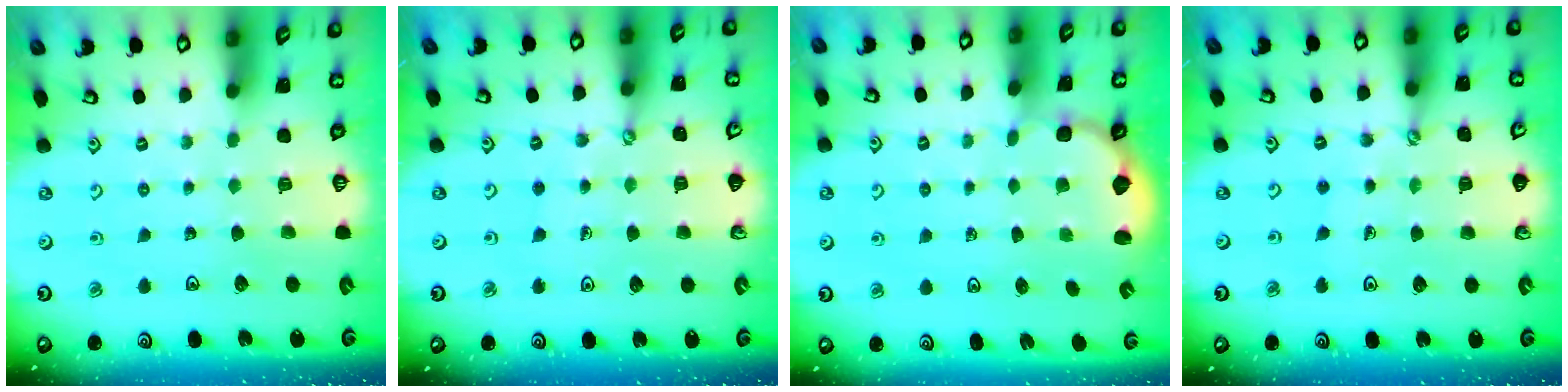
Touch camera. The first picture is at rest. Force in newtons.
{"total": 2.5, "press": 2.5, "slide": 0.2}
{"total": 2.1, "press": 1.4, "slide": 1.5}
{"total": 2.4, "press": 2.0, "slide": 1.3}